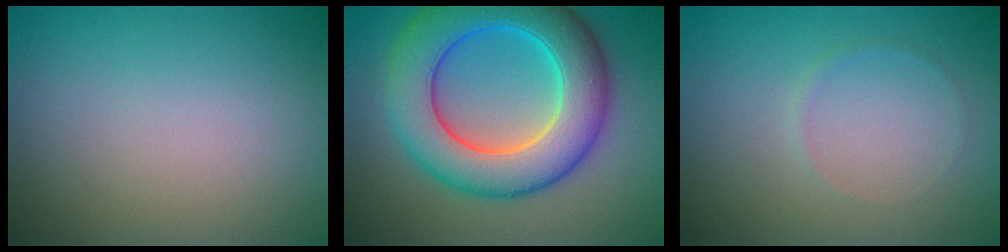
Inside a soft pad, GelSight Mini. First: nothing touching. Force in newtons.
{"total": 9.9, "press": 9.9, "slide": 0.3}
{"total": 0.5, "press": 0.5, "slide": 0.1}